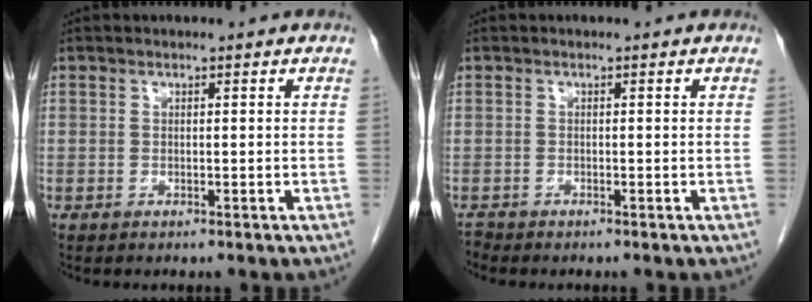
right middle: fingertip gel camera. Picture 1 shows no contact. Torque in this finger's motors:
{"motor_torque": [-0.19, 0.03, -0.03, -0.01]}